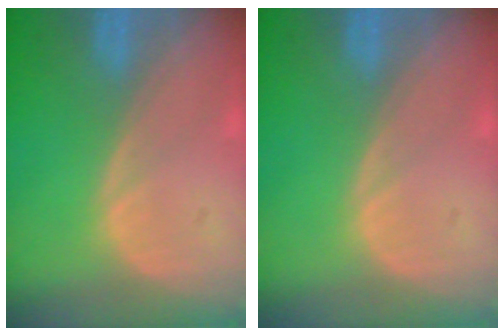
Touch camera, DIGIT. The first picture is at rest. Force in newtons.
{"total": 0.0}